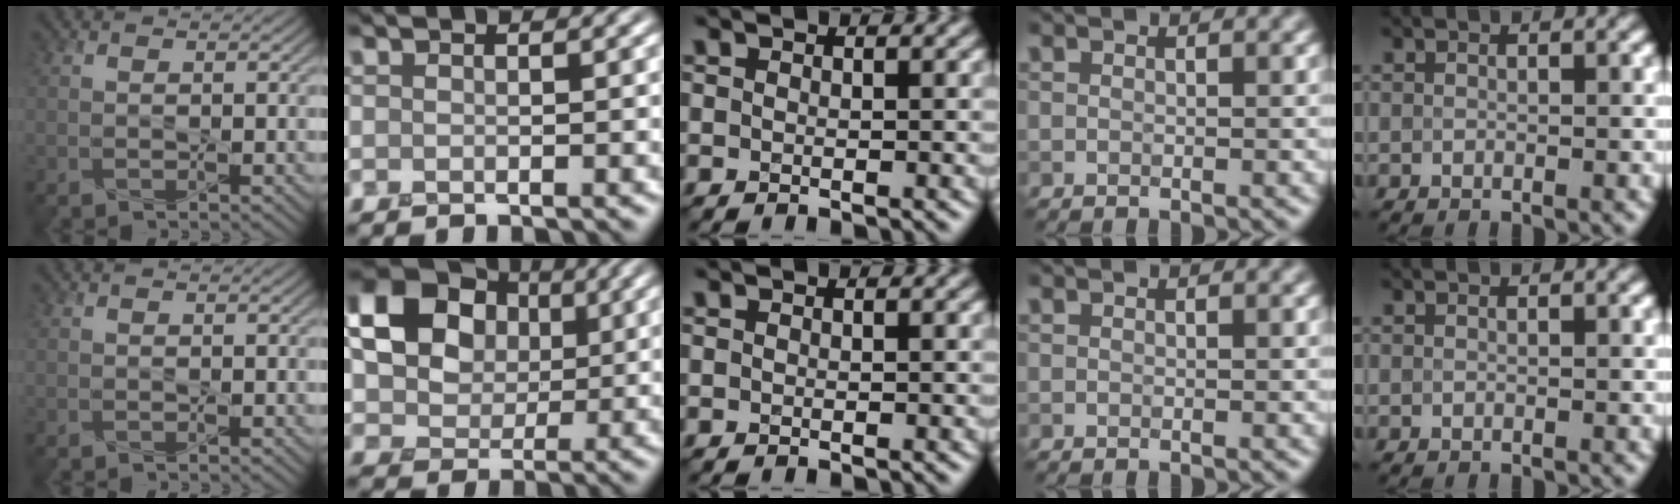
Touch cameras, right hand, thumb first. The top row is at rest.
{"index": {"total": 13.0, "force": [3.0, 10.9, 6.3], "torque": [-0.152, 0.026, 0.058]}}